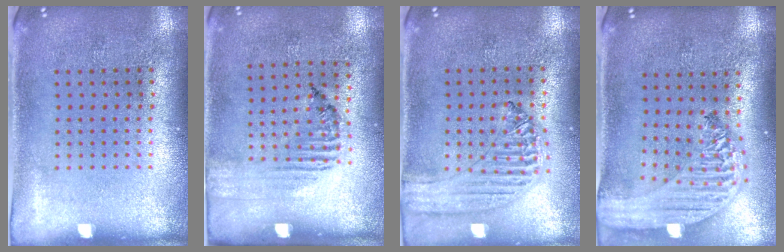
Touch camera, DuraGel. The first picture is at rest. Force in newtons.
{"total": 1.5, "press": 0.9, "slide": 1.2}
{"total": 1.3, "press": 1.3, "slide": 0.1}
{"total": 2.5, "press": 2.2, "slide": 1.4}